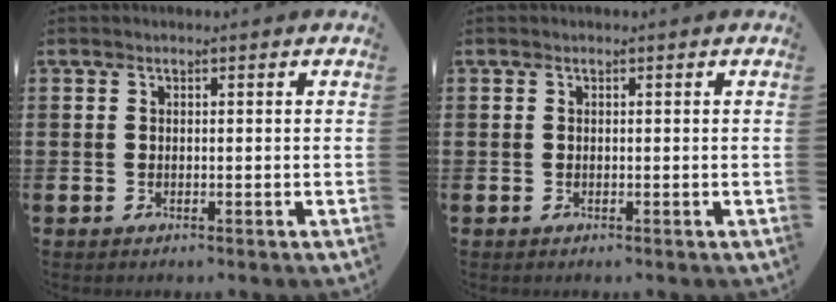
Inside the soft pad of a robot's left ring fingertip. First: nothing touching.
{"total": 0.0}